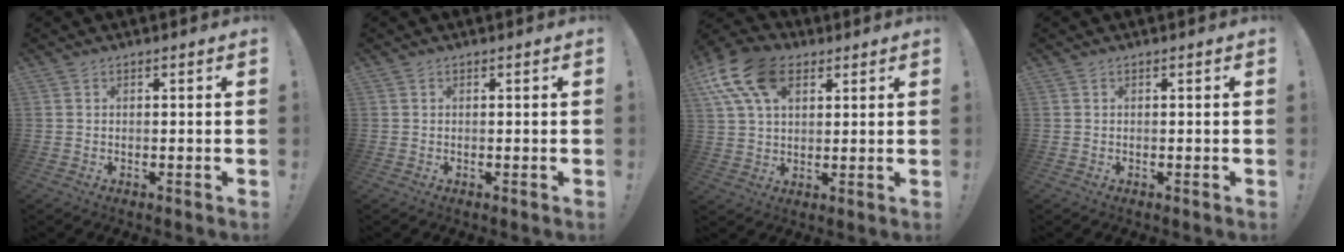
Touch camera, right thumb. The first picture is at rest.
{"total": 0.0}
{"total": 15.7, "force": [6.9, 9.9, 10.0], "torque": [-0.196, -0.020, 0.128]}
{"total": 0.0}